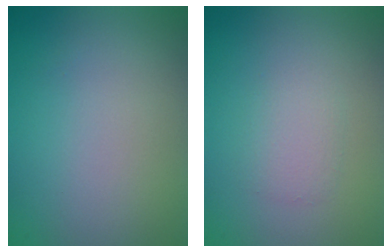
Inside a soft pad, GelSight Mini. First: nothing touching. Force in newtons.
{"total": 1.6, "press": 1.6, "slide": 0.0}